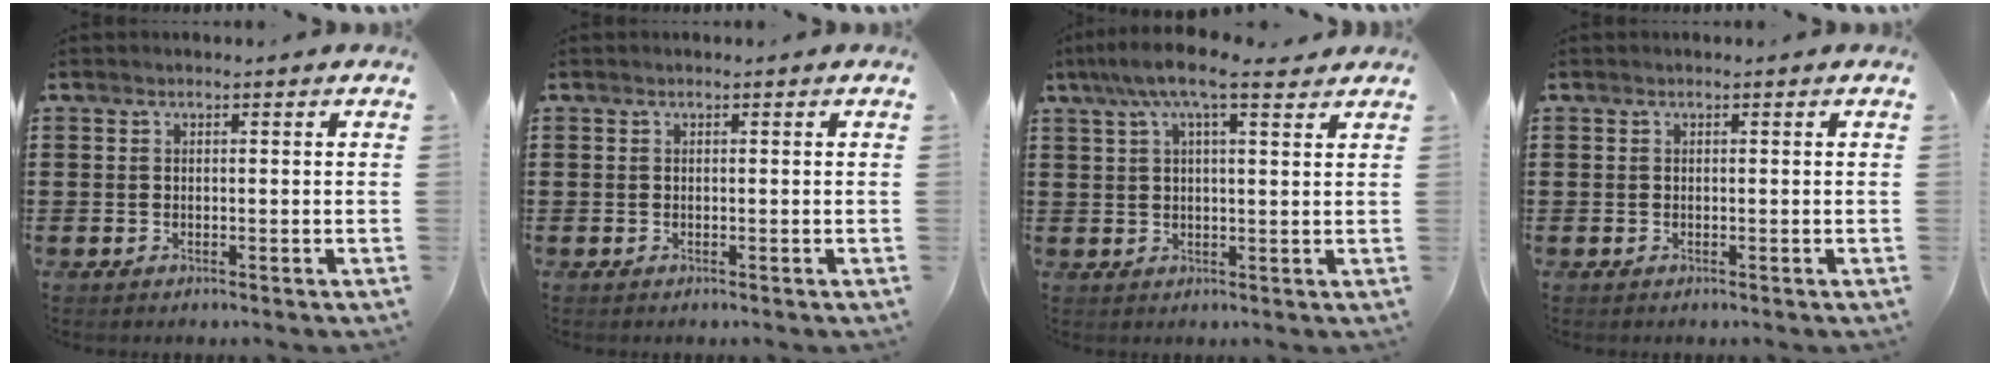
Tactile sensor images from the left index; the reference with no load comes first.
{"total": 0.0}
{"total": 7.6, "force": [5.4, 1.6, 5.0], "torque": [-0.114, -0.001, 0.096]}
{"total": 0.0}